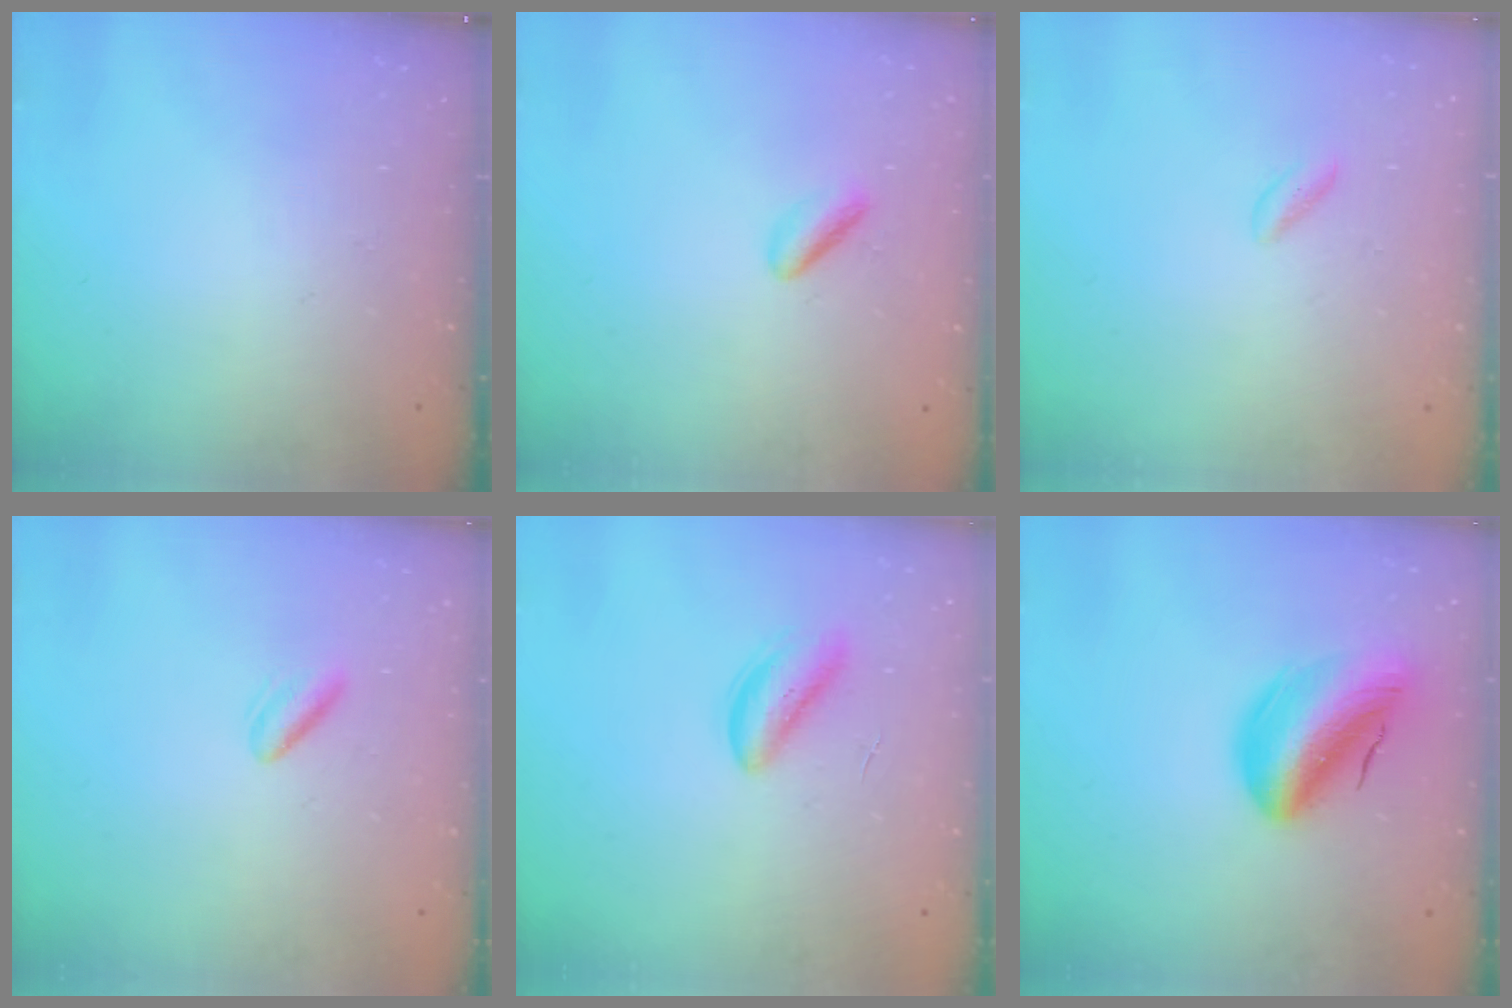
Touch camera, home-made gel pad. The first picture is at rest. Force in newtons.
{"total": 2.1, "press": 1.9, "slide": 0.9}
{"total": 0.7, "press": 0.5, "slide": 0.6}
{"total": 2.9, "press": 2.6, "slide": 1.3}
{"total": 2.7, "press": 2.7, "slide": 0.3}
{"total": 12.0, "press": 11.6, "slide": 3.1}